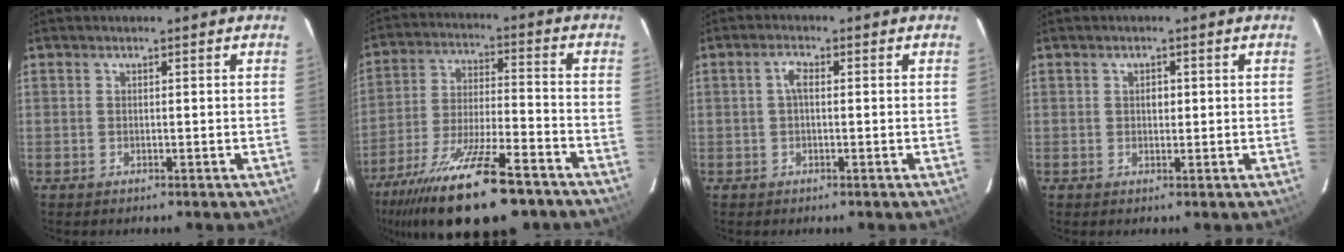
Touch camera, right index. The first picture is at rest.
{"total": 22.5, "force": [-16.7, 5.6, 14.0], "torque": [-0.274, -0.052, -0.271]}
{"total": 2.0, "force": [0.1, 0.8, 1.8], "torque": [-0.038, 0.008, 0.001]}
{"total": 1.4, "force": [0.2, 1.1, 0.8], "torque": [-0.012, 0.005, 0.003]}